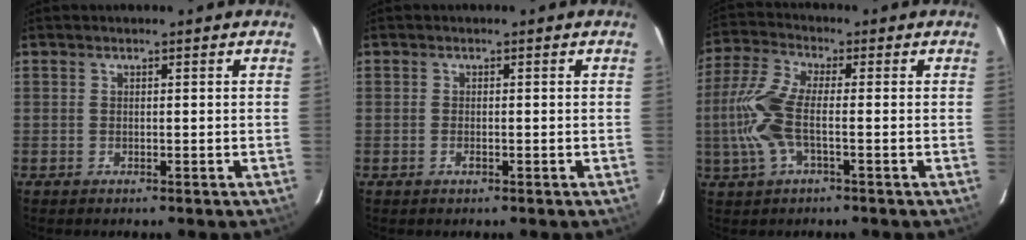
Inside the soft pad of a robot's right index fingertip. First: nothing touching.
{"total": 1.0, "force": [-0.5, 0.5, 0.7], "torque": [-0.014, 0.000, -0.009]}
{"total": 9.8, "force": [-1.7, 3.2, 9.1], "torque": [-0.212, 0.005, -0.037]}